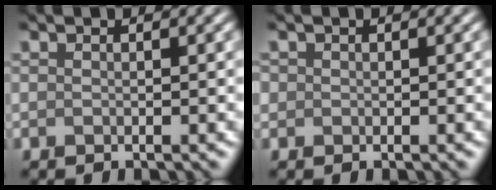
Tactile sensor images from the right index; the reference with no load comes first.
{"total": 0.7, "force": [0.1, 0.7, 0.1], "torque": [0.004, 0.001, -0.001]}